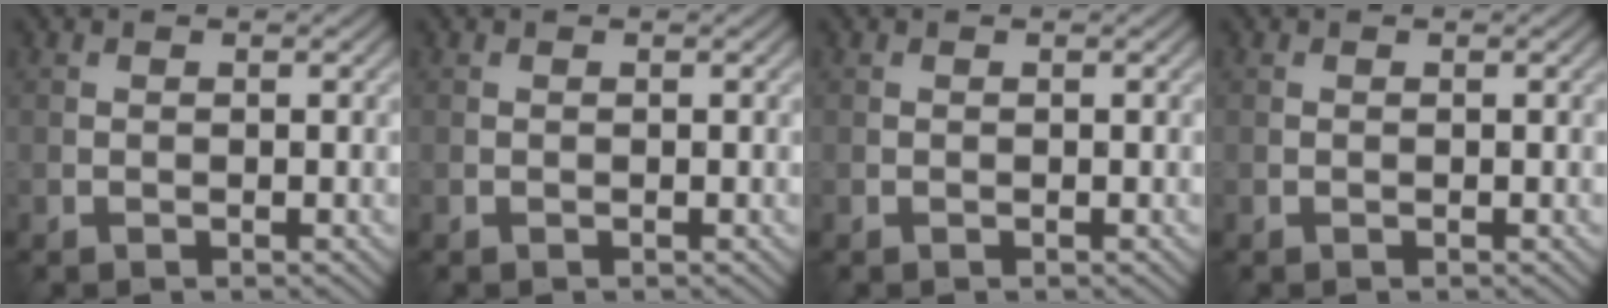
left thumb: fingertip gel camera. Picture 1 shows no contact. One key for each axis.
{"total": 0.0}
{"total": 0.0}
{"total": 0.0}